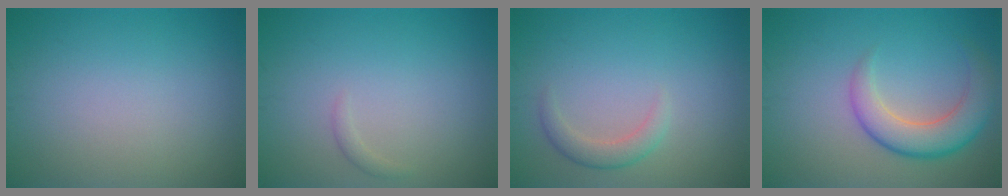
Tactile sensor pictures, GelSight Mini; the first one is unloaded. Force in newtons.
{"total": 0.7, "press": 0.7, "slide": 0.1}
{"total": 2.0, "press": 2.0, "slide": 0.1}
{"total": 5.1, "press": 5.1, "slide": 0.2}